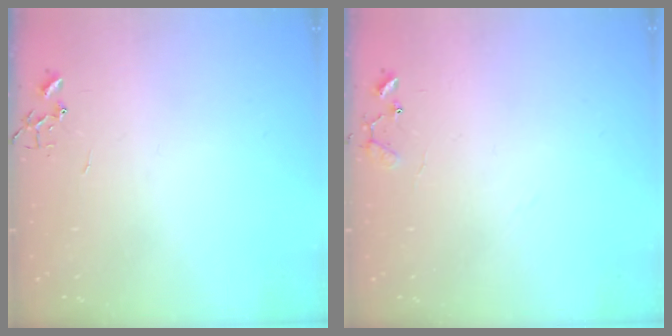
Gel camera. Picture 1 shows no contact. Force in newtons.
{"total": 8.6, "press": 8.6, "slide": 0.5}